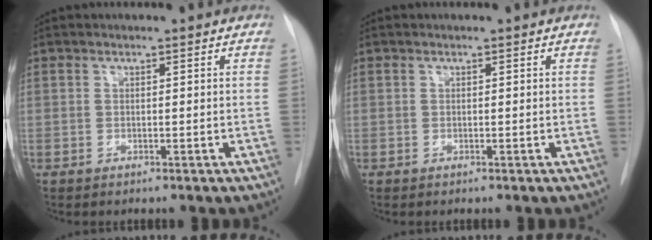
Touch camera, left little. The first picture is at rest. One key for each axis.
{"total": 0.0}